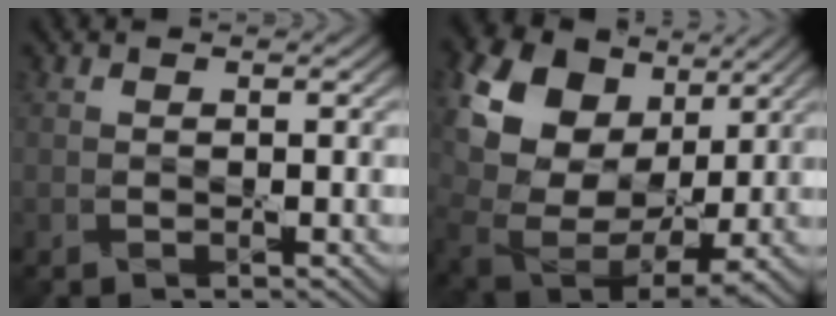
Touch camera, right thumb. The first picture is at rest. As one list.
[{"total": 16.9, "force": [7.3, 11.8, 9.7], "torque": [-0.265, 0.047, 0.144]}]